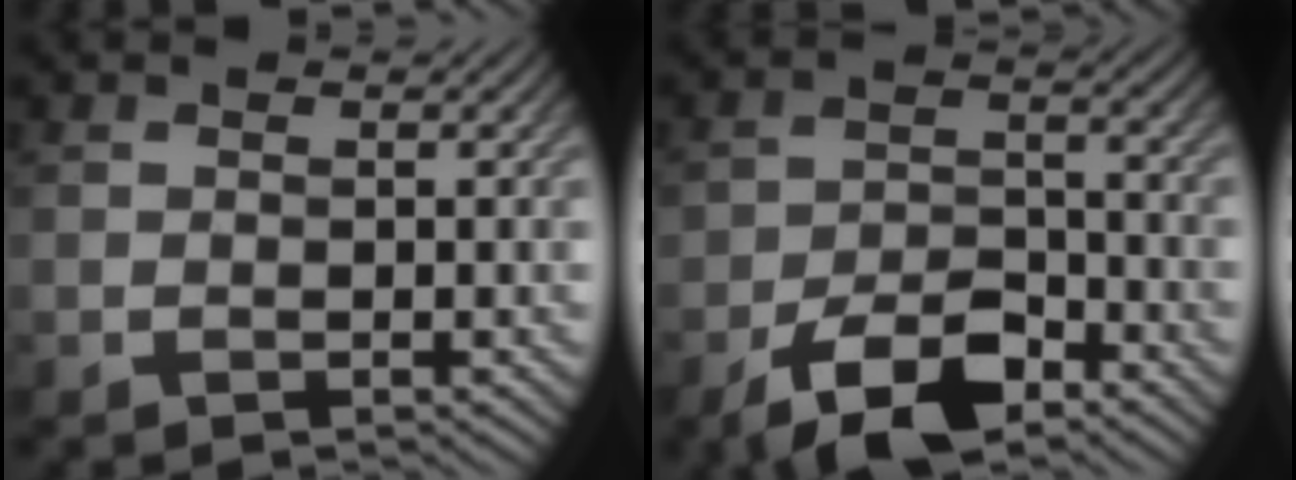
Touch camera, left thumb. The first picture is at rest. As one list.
[{"total": 7.6, "force": [-5.1, 3.5, 4.5], "torque": [-0.075, 0.002, -0.101]}]